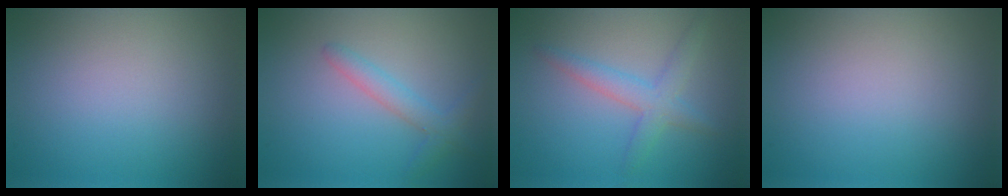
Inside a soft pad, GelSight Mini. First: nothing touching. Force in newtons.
{"total": 2.2, "press": 2.2, "slide": 0.1}
{"total": 2.9, "press": 2.9, "slide": 0.1}
{"total": 0.0}